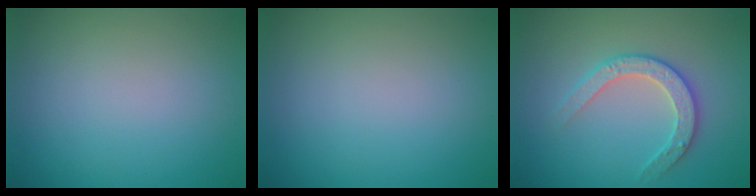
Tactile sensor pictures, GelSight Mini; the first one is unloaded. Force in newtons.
{"total": 0.0}
{"total": 2.8, "press": 2.7, "slide": 0.6}